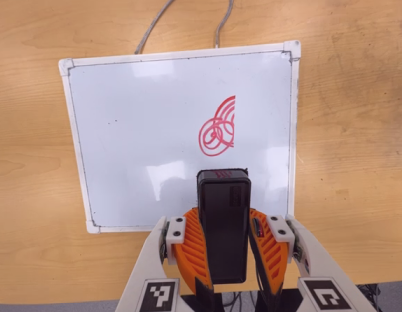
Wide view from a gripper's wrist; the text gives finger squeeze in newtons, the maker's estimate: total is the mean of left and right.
{"total": 9.4, "left": 8.2, "right": 10.6}